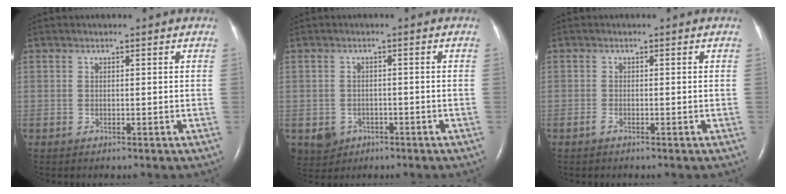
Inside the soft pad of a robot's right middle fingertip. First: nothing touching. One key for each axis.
{"total": 4.1, "fx": -1.8, "fy": 3.5, "fz": 1.0, "tx": -0.021, "ty": 0.002, "tz": -0.020}
{"total": 0.6, "fx": -0.5, "fy": 0.1, "fz": 0.4, "tx": -0.012, "ty": -0.001, "tz": -0.008}